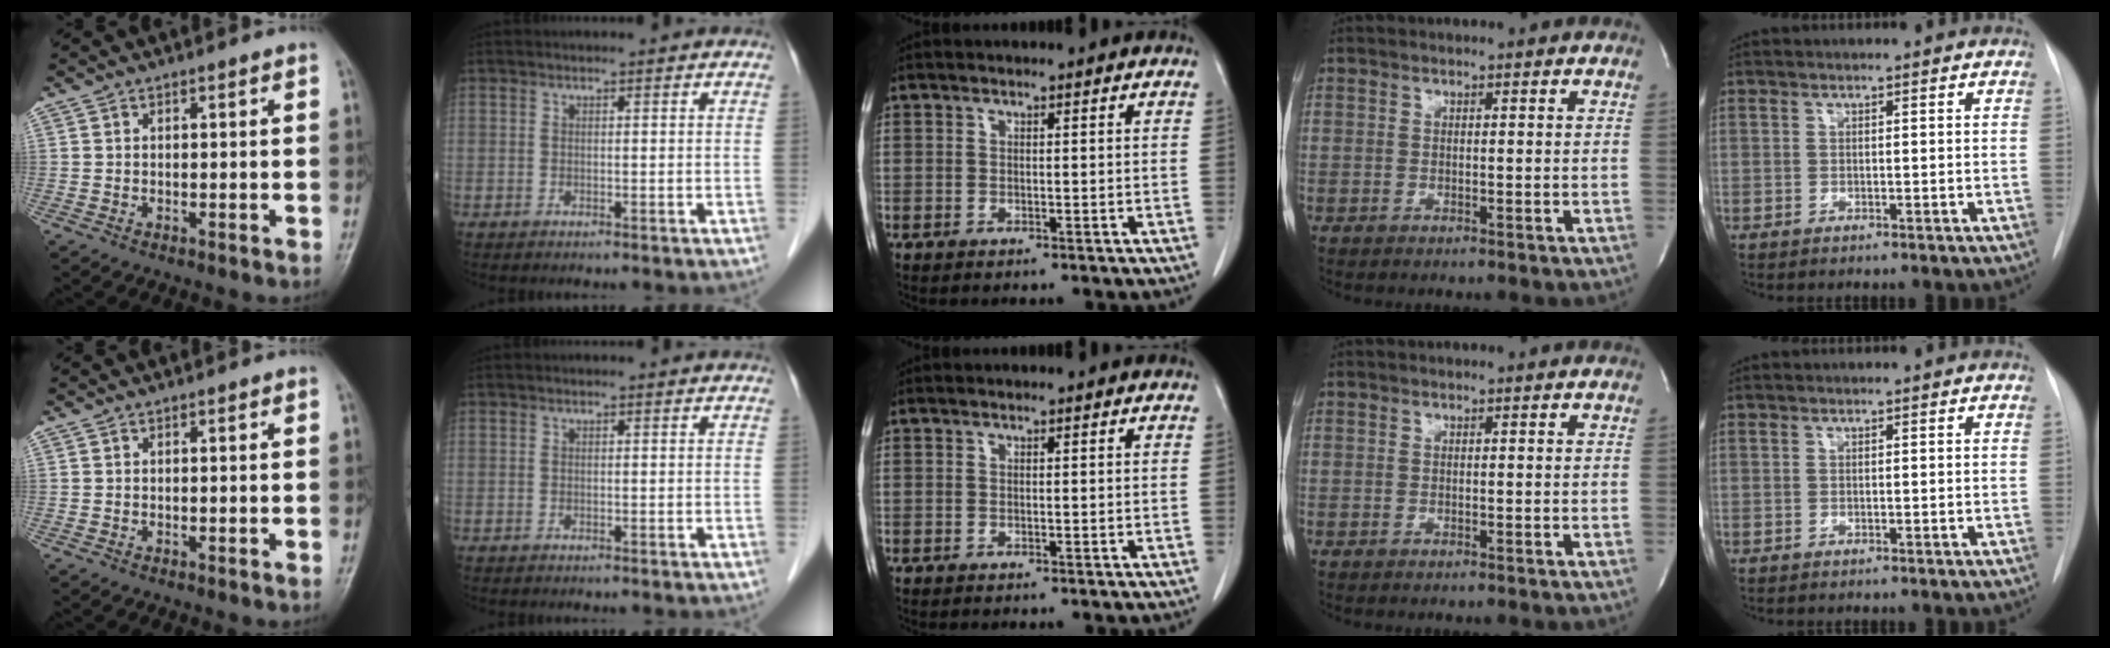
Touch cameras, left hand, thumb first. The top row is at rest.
{}